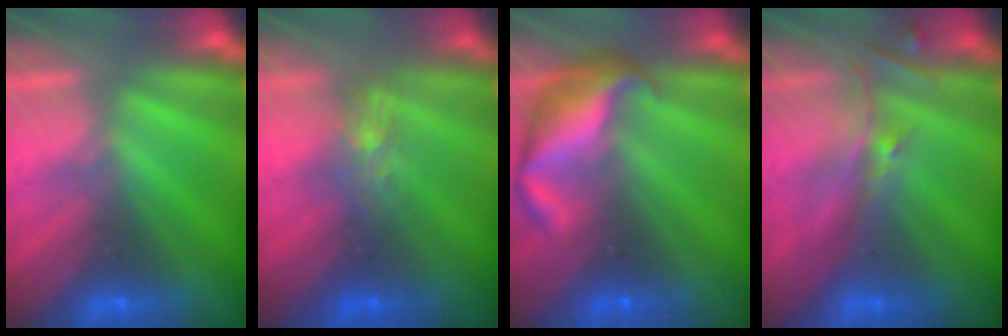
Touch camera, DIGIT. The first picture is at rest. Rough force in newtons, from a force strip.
{"total": 4.8}
{"total": 7.0}
{"total": 2.6}